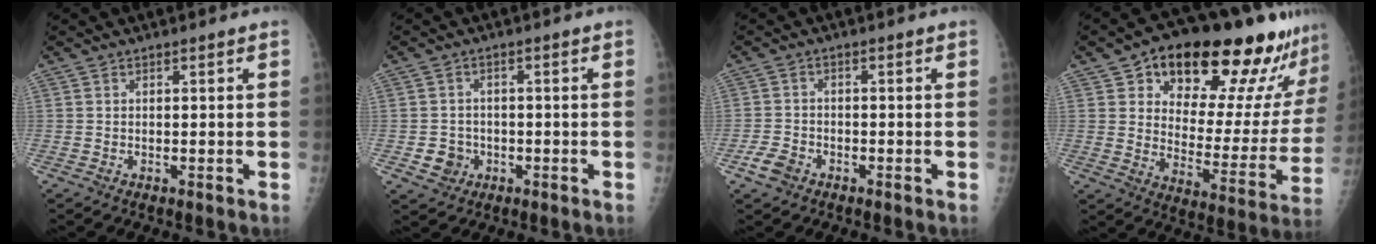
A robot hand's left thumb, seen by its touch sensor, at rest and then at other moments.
{"total": 4.0, "force": [-1.2, 3.7, 1.1], "torque": [0.001, 0.008, -0.016]}
{"total": 3.6, "force": [-2.1, 2.5, 1.6], "torque": [-0.028, 0.009, -0.039]}
{"total": 26.0, "force": [17.6, 10.4, 16.1], "torque": [-0.185, -0.060, 0.245]}